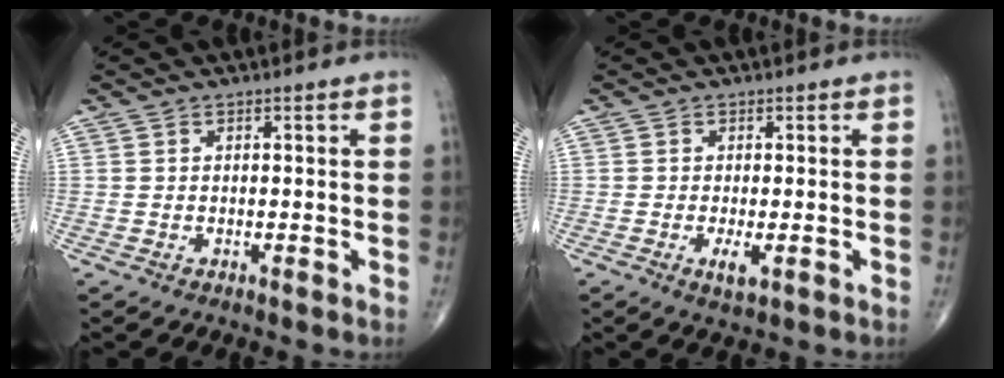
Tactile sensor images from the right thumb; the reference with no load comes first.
{"total": 2.6, "force": [-0.7, 0.8, 2.3], "torque": [-0.046, -0.008, -0.012]}